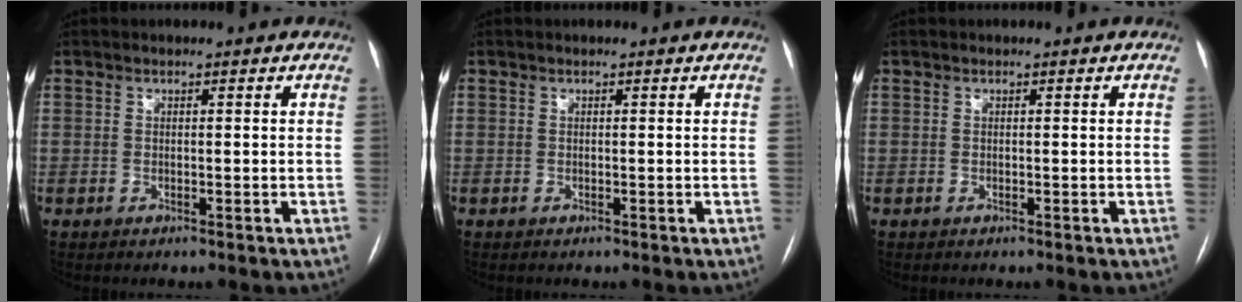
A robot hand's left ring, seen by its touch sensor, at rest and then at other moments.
{"total": 0.0}
{"total": 0.0}